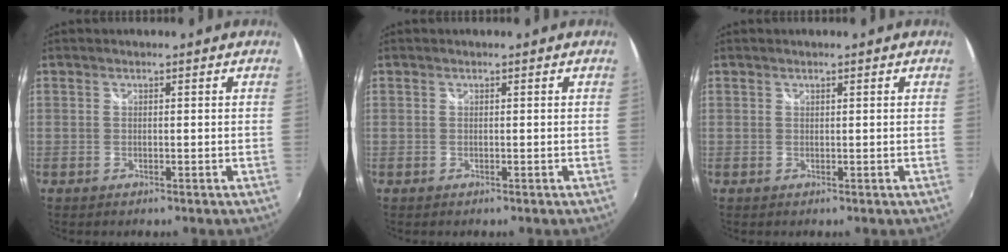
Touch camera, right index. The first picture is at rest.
{"total": 0.0}
{"total": 0.0}